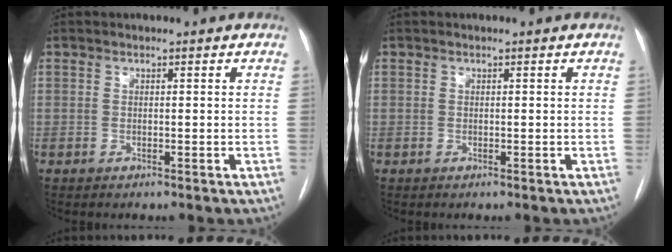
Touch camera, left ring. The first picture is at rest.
{"total": 0.0}